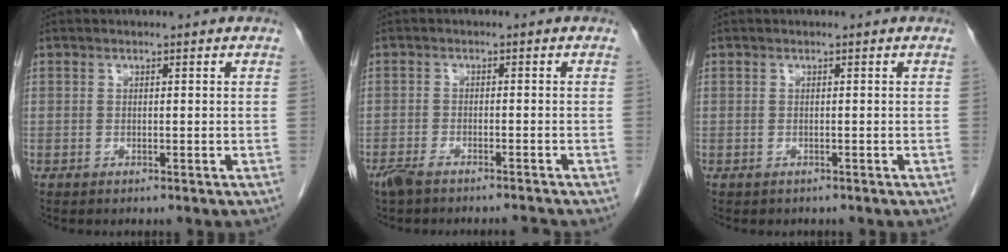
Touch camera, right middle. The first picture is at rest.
{"total": 4.6, "force": [-4.1, 0.4, 2.0], "torque": [-0.037, -0.010, -0.072]}
{"total": 0.6, "force": [-0.5, 0.4, 0.1], "torque": [-0.011, 0.001, -0.007]}